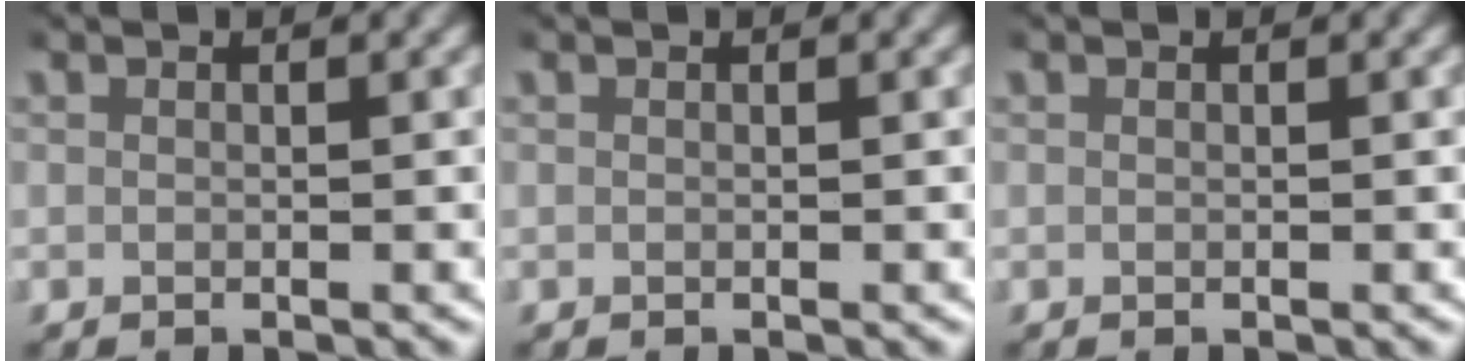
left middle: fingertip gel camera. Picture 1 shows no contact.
{"total": 0.0}
{"total": 0.0}